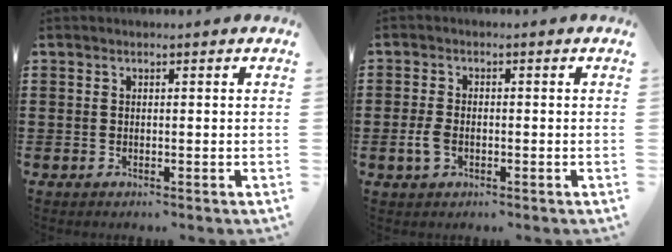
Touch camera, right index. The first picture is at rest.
{"total": 2.9, "force": [-0.9, 1.6, 2.2], "torque": [-0.057, -0.007, -0.018]}